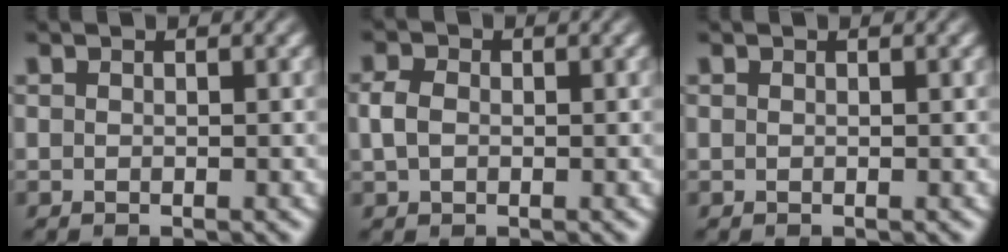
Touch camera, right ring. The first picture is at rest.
{"total": 2.3, "force": [-0.2, 1.9, 1.3], "torque": [-0.037, -0.002, -0.001]}
{"total": 0.0}